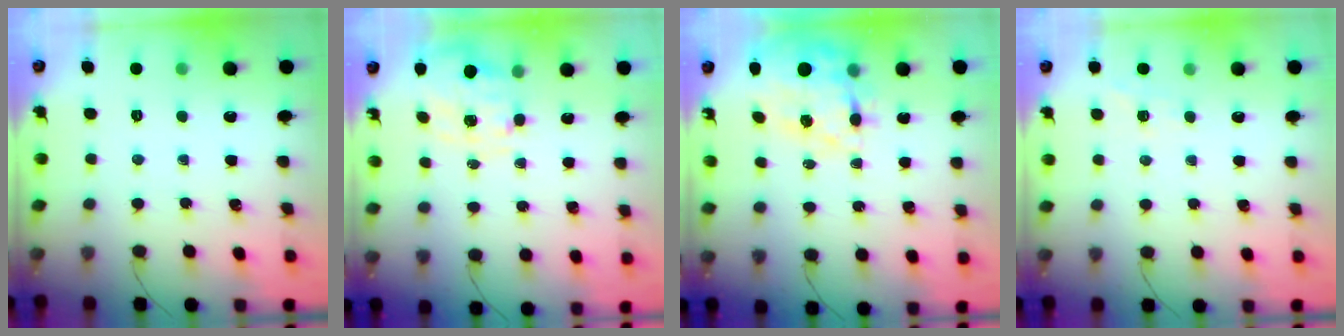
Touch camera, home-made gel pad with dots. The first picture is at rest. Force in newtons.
{"total": 2.8, "press": 2.6, "slide": 1.2}
{"total": 13.4, "press": 12.6, "slide": 4.6}
{"total": 2.7, "press": 2.2, "slide": 1.6}